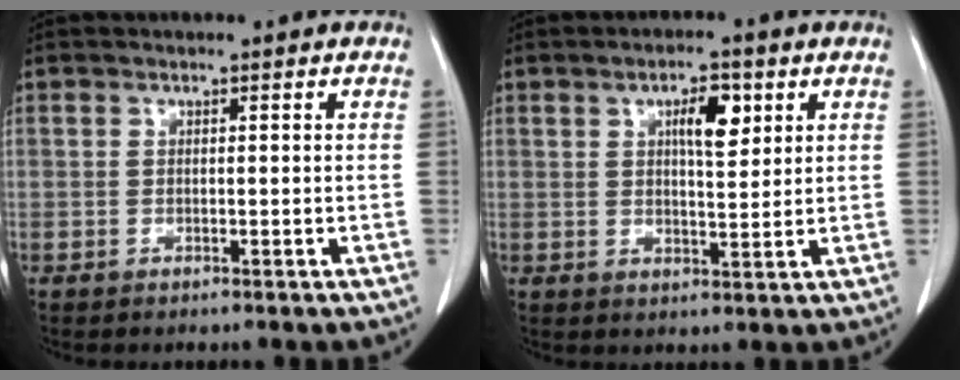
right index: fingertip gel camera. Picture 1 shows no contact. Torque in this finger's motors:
{"motor_torque": [0.28, 0.26, 0.18, 0.06]}